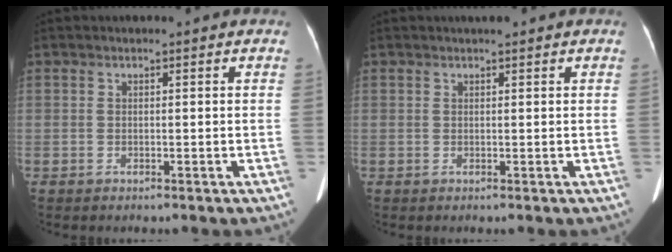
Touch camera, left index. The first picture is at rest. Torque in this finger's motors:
{"motor_torque": [-0.34, -0.06, -0.14, 0.01]}